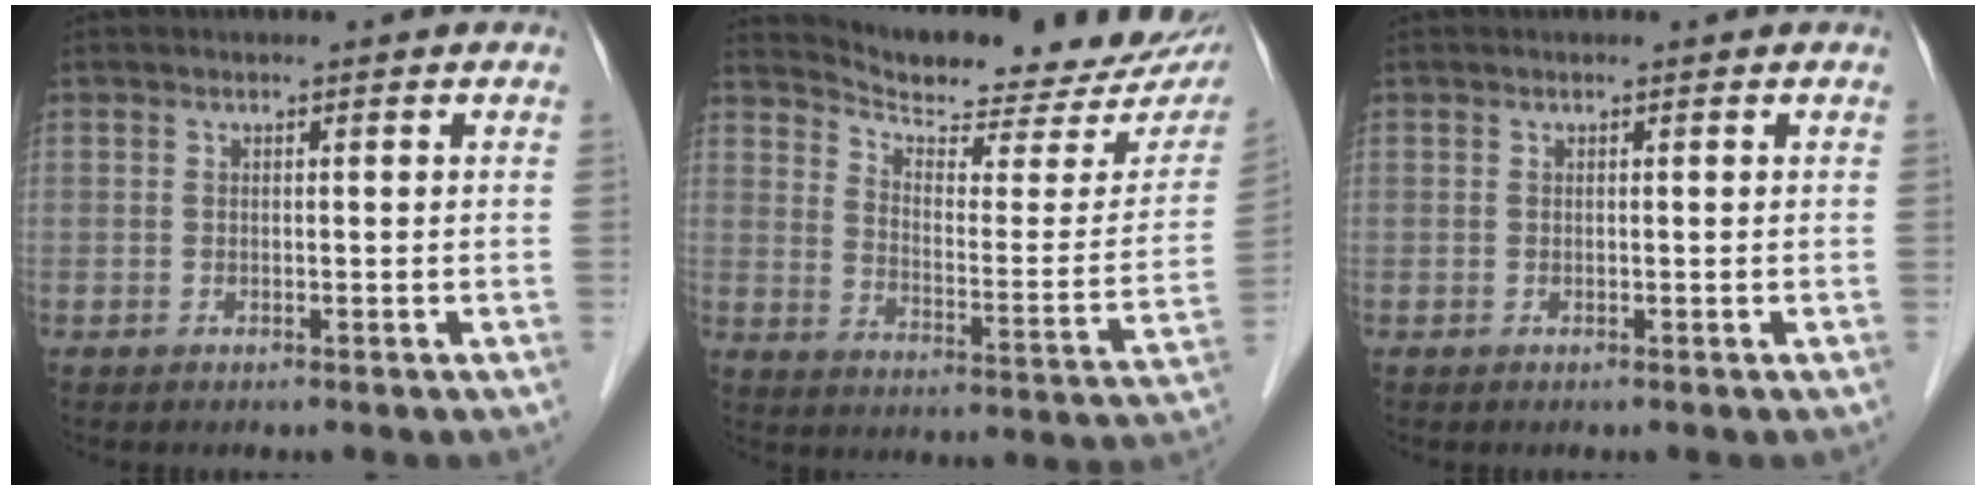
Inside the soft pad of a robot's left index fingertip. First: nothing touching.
{"total": 21.5, "force": [19.6, 4.2, 7.6], "torque": [-0.106, -0.058, 0.250]}
{"total": 0.0}